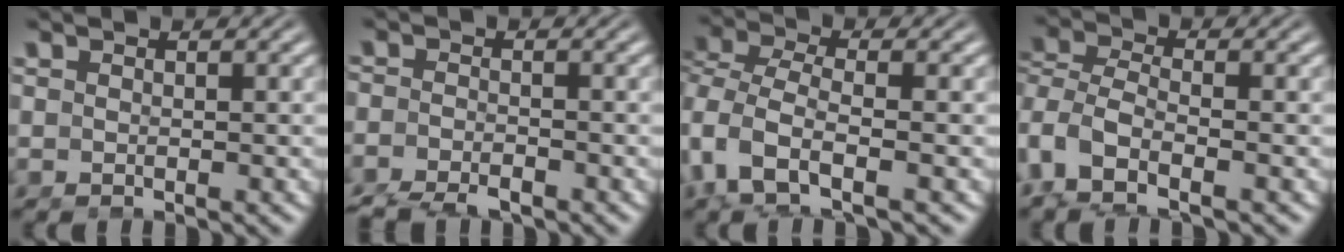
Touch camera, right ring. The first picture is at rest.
{"total": 3.9, "force": [-3.3, 1.7, 1.3], "torque": [-0.028, -0.019, -0.051]}
{"total": 6.5, "force": [-1.6, 4.7, 4.1], "torque": [-0.132, -0.042, -0.009]}
{"total": 7.7, "force": [-2.2, 6.1, 4.0], "torque": [-0.130, -0.040, -0.028]}